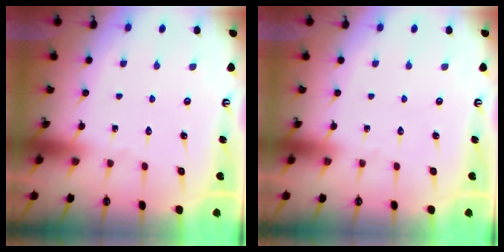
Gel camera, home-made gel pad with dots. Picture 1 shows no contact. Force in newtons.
{"total": 0.0}